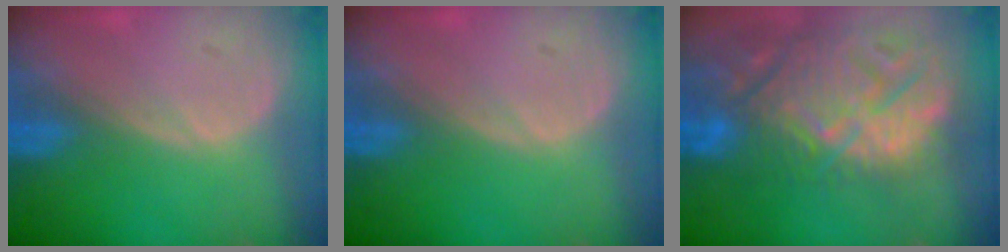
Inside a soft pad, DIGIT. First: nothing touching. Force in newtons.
{"total": 0.0}
{"total": 15.3, "press": 13.1, "slide": 7.9}